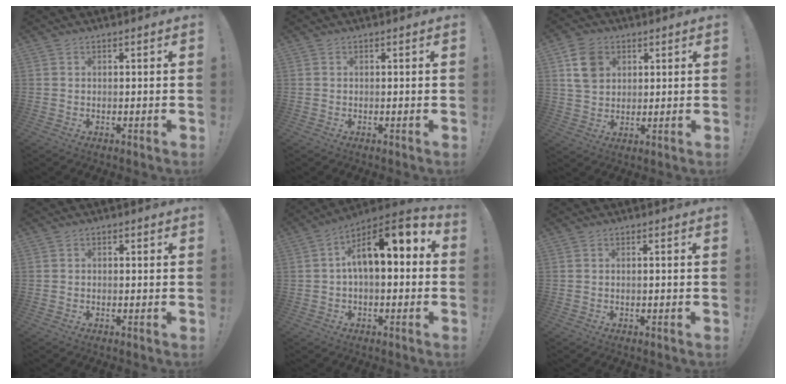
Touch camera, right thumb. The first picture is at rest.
{"total": 0.0}
{"total": 9.7, "force": [3.7, 7.5, 5.1], "torque": [-0.087, 0.000, 0.073]}
{"total": 1.0, "force": [-0.6, 0.5, 0.5], "torque": [-0.012, 0.005, -0.010]}
{"total": 12.6, "force": [3.4, 5.5, 10.8], "torque": [-0.161, -0.016, 0.060]}
{"total": 0.8, "force": [-0.5, -0.1, 0.6], "torque": [-0.016, 0.003, -0.008]}